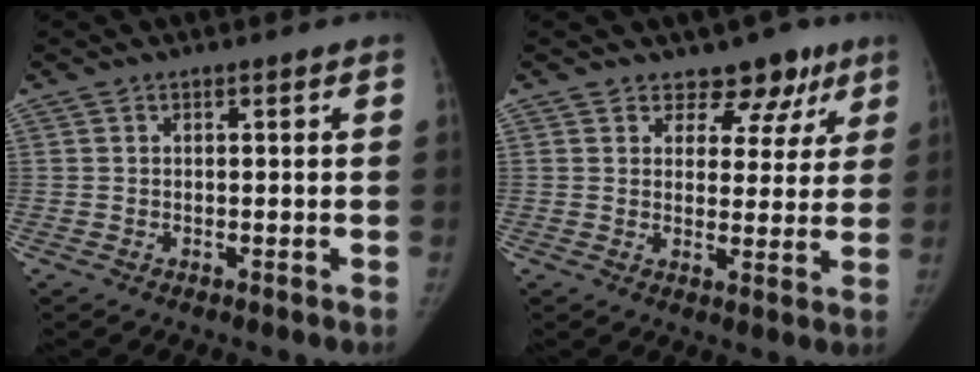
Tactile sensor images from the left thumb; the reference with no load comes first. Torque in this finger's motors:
{"motor_torque": [-0.17, 0.36, -0.03, -0.18, -0.03]}